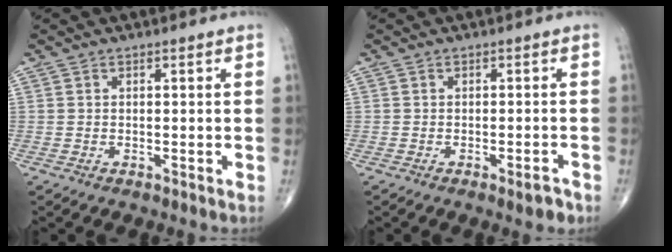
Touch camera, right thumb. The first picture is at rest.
{"total": 2.6, "force": [-1.6, 0.8, 1.9], "torque": [-0.022, 0.006, -0.020]}